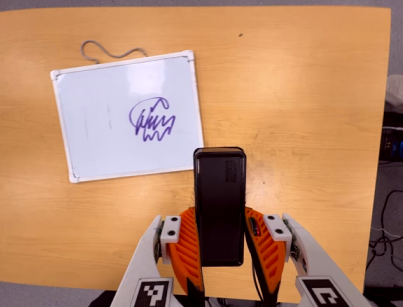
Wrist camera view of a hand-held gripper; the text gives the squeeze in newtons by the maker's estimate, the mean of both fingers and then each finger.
{"total": 4.5, "left": 2.8, "right": 6.1}